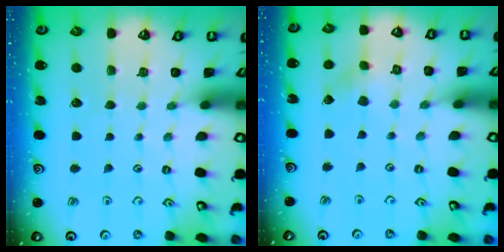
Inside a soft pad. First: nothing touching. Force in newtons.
{"total": 2.6, "press": 2.6, "slide": 0.2}